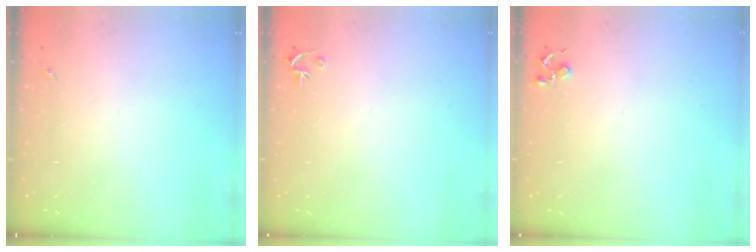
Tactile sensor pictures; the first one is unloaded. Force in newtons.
{"total": 3.5, "press": 3.5, "slide": 0.4}
{"total": 4.1, "press": 4.1, "slide": 0.5}